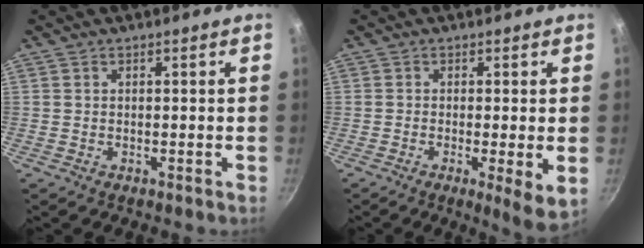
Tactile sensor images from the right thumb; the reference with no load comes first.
{"total": 6.3, "force": [-1.2, 1.1, 6.1], "torque": [-0.090, -0.011, -0.016]}